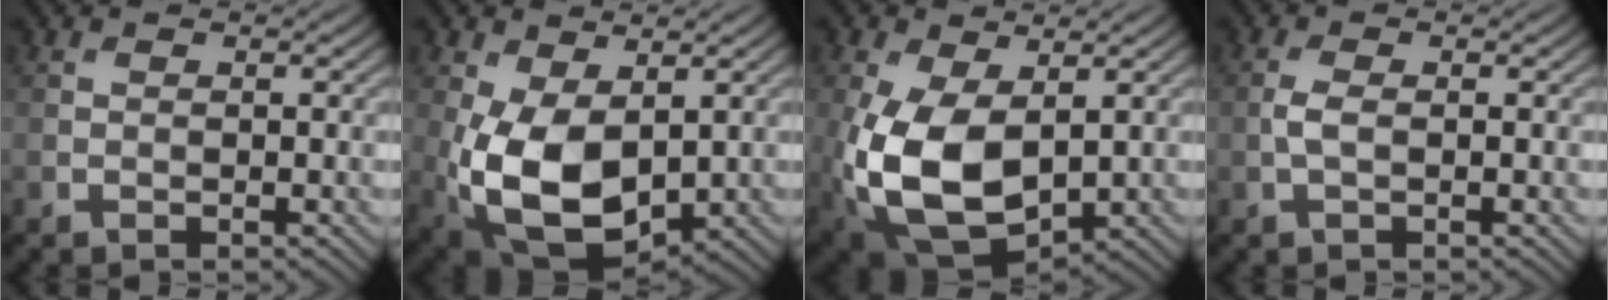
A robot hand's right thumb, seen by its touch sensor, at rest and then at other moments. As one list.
[{"total": 11.7, "force": [-1.2, 6.9, 9.4], "torque": [-0.221, -0.021, -0.017]}, {"total": 13.0, "force": [-1.4, 7.8, 10.3], "torque": [-0.260, -0.030, -0.016]}, {"total": 1.7, "force": [-0.2, 0.6, 1.5], "torque": [-0.039, 0.004, -0.008]}]